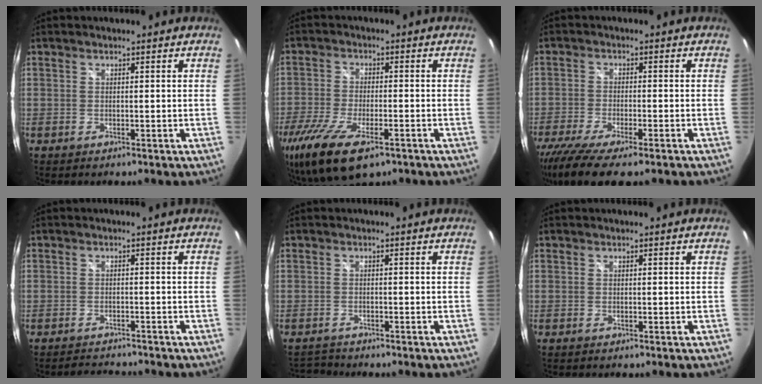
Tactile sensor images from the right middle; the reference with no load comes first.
{"total": 17.2, "force": [-10.4, 6.5, 12.1], "torque": [-0.267, -0.065, -0.179]}
{"total": 11.7, "force": [-8.9, 2.2, 7.3], "torque": [-0.163, -0.049, -0.154]}
{"total": 3.6, "force": [-3.5, 0.8, 0.5], "torque": [-0.017, 0.005, -0.053]}
{"total": 2.1, "force": [-2.0, 0.5, -0.3], "torque": [-0.003, -0.001, -0.038]}
{"total": 0.0}